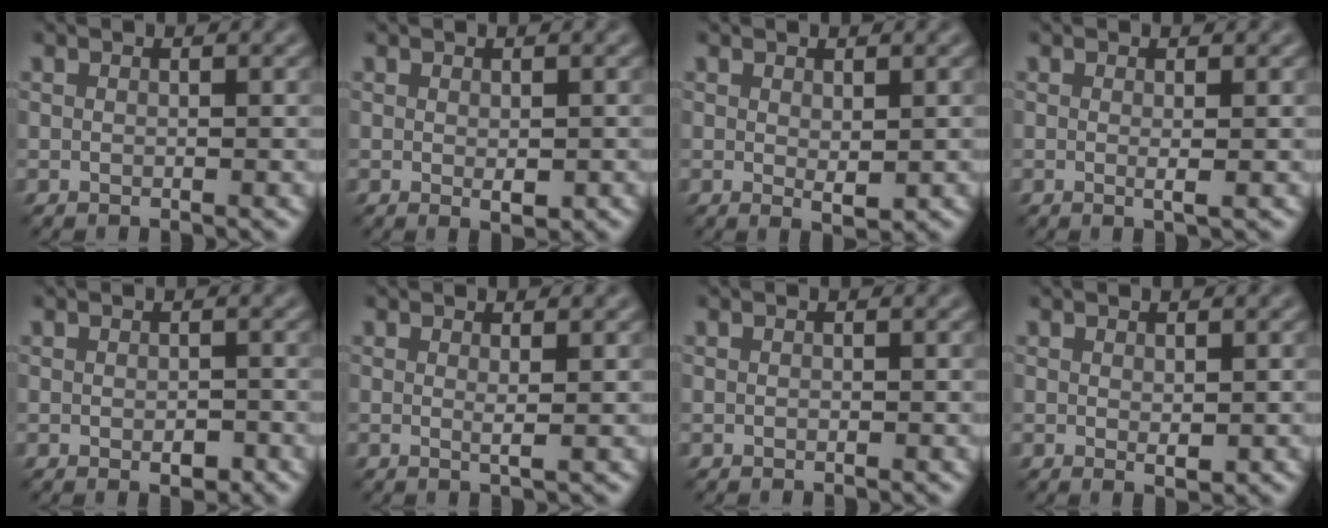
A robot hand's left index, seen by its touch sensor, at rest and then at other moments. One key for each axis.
{"total": 1.3, "fx": -0.2, "fy": 0.6, "fz": 1.2, "tx": -0.018, "ty": -0.006, "tz": 0.001}
{"total": 1.3, "fx": 0.3, "fy": 0.5, "fz": 1.1, "tx": -0.018, "ty": -0.006, "tz": 0.010}
{"total": 1.1, "fx": 0.0, "fy": 0.2, "fz": 1.1, "tx": -0.017, "ty": -0.004, "tz": -0.003}
{"total": 1.5, "fx": -0.5, "fy": 0.8, "fz": 1.1, "tx": -0.016, "ty": -0.003, "tz": -0.008}
{"total": 1.1, "fx": 0.2, "fy": 0.1, "fz": 1.0, "tx": -0.016, "ty": -0.003, "tz": 0.000}
{"total": 0.0}
{"total": 1.0, "fx": 0.1, "fy": 0.4, "fz": 0.9, "tx": -0.013, "ty": -0.003, "tz": 0.003}